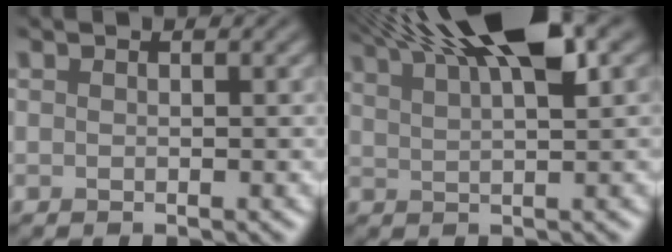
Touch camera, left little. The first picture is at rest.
{"total": 10.4, "force": [6.1, 3.0, 7.8], "torque": [-0.110, 0.029, 0.095]}